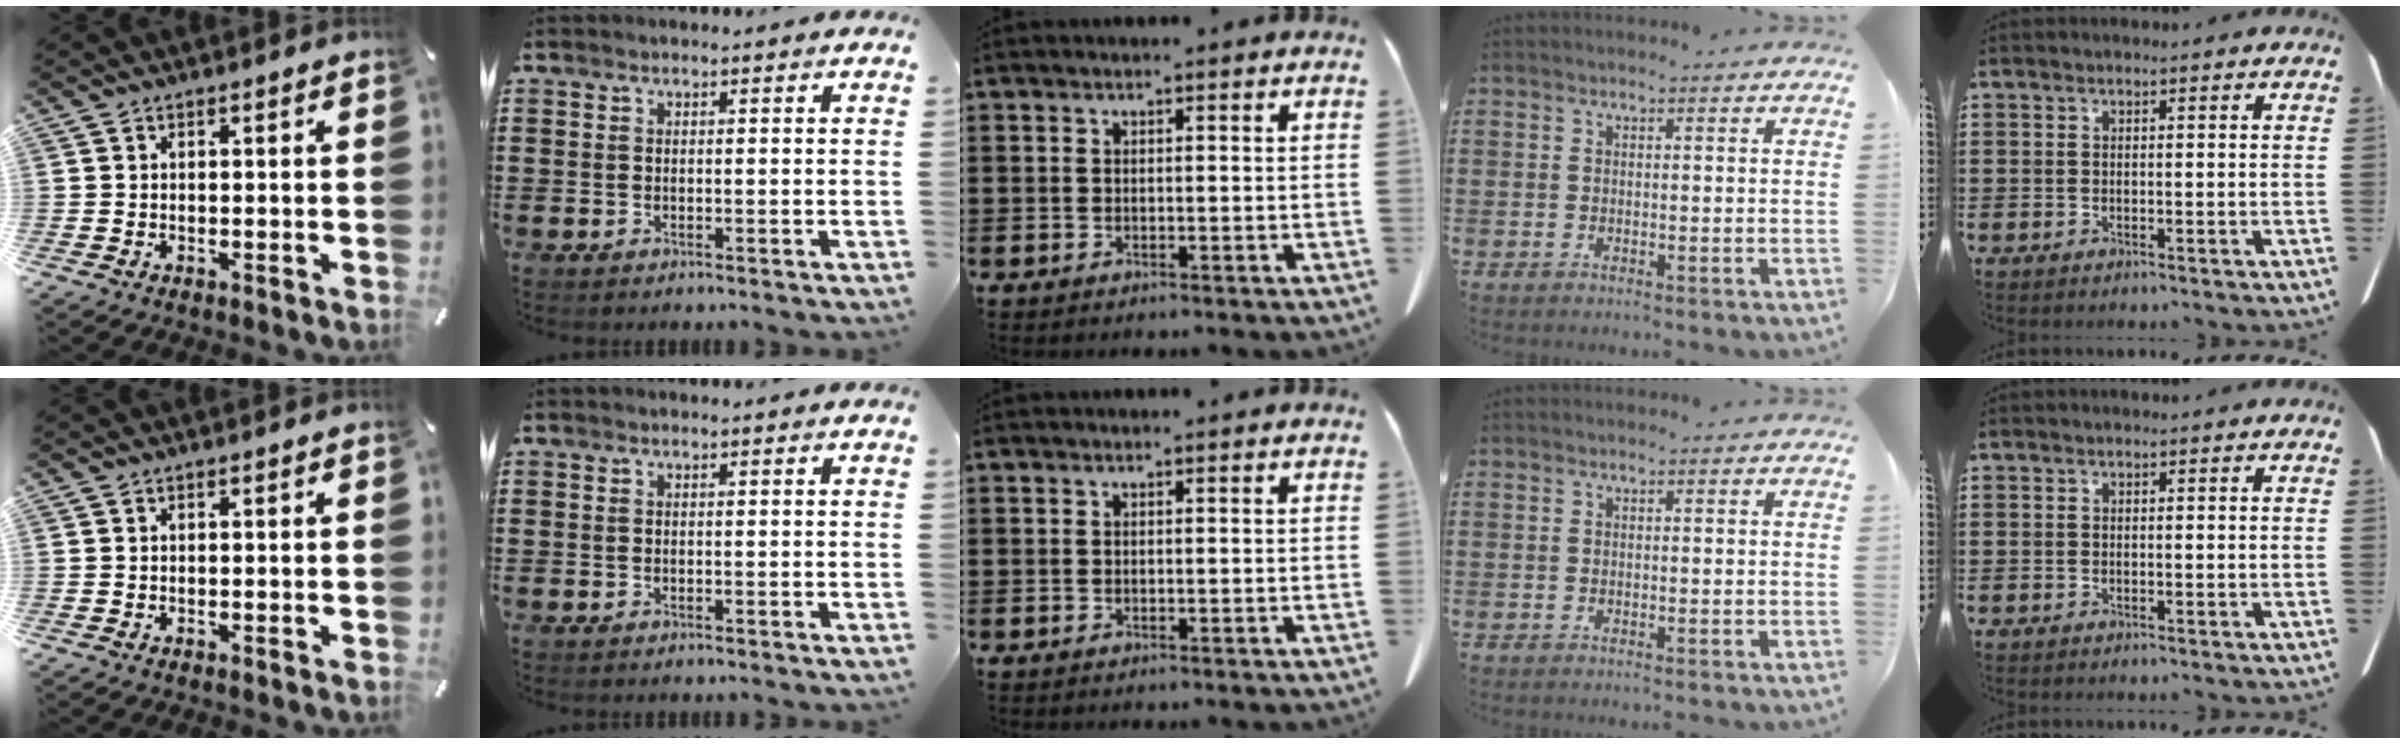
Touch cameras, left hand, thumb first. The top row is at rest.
{}